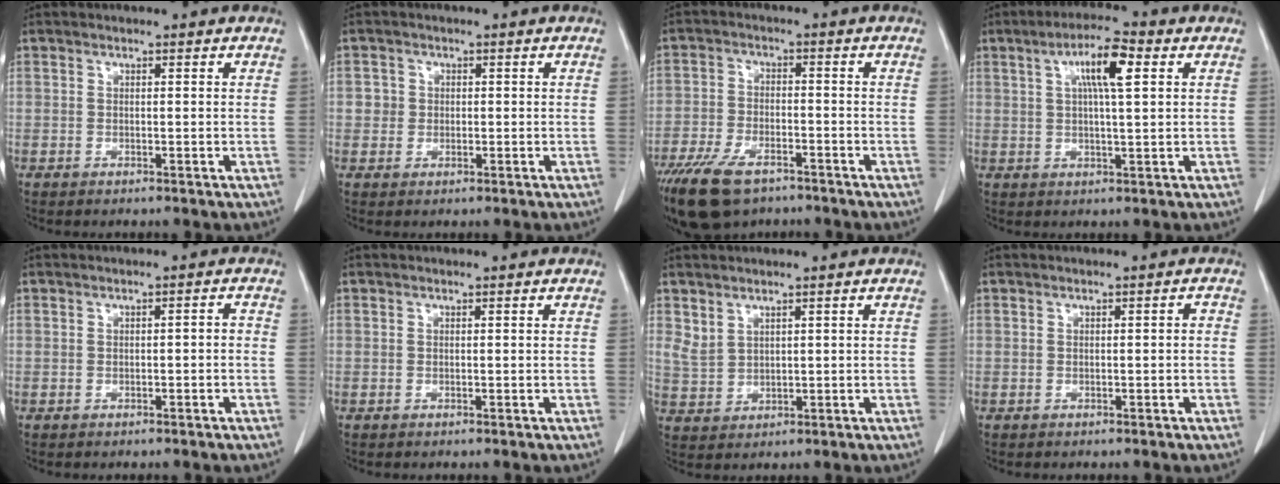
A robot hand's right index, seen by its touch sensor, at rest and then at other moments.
{"total": 2.3, "force": [0.0, 2.3, 0.4], "torque": [0.004, 0.008, -0.004]}
{"total": 10.8, "force": [-7.5, 4.6, 6.2], "torque": [-0.120, -0.014, -0.133]}
{"total": 7.6, "force": [2.6, 1.1, 7.1], "torque": [-0.127, 0.012, 0.042]}
{"total": 1.3, "force": [-0.5, 0.4, 1.2], "torque": [-0.015, 0.006, -0.008]}
{"total": 0.0}
{"total": 2.8, "force": [1.9, 1.8, 1.1], "torque": [-0.025, 0.002, 0.049]}
{"total": 1.2, "force": [-0.4, 0.4, 1.1], "torque": [-0.012, 0.007, -0.005]}